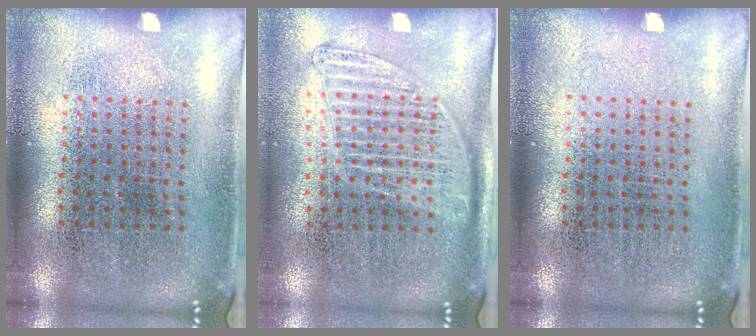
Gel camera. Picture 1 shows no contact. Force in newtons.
{"total": 1.4, "press": 1.3, "slide": 0.6}
{"total": 0.0}